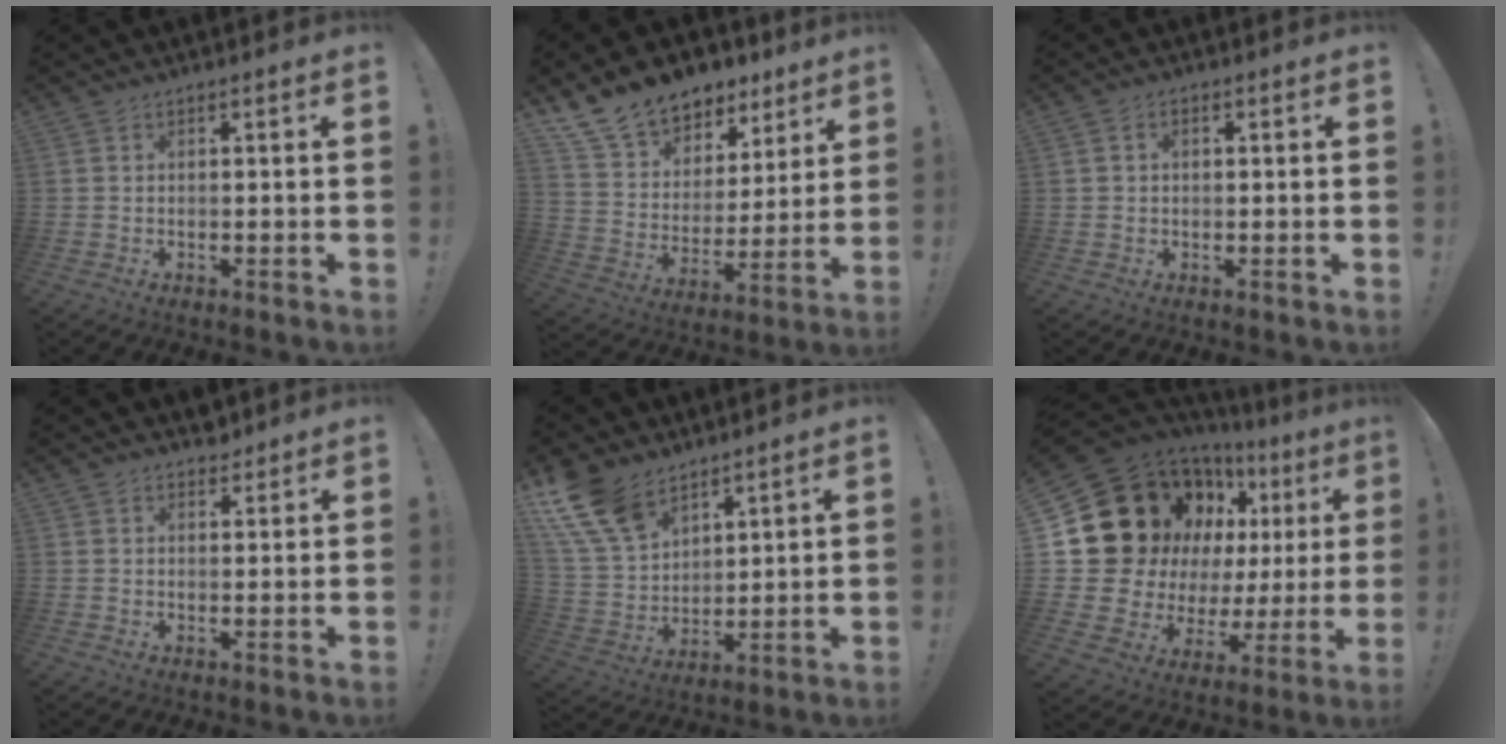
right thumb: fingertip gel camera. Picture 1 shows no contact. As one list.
[{"total": 13.8, "force": [10.7, 7.9, 3.6], "torque": [-0.076, -0.077, 0.206]}, {"total": 1.4, "force": [-0.1, 1.1, 0.8], "torque": [-0.015, 0.004, -0.002]}, {"total": 2.6, "force": [2.2, 1.4, 0.4], "torque": [0.002, -0.011, 0.039]}, {"total": 15.0, "force": [10.2, 8.3, 7.2], "torque": [-0.164, -0.055, 0.200]}, {"total": 22.0, "force": [10.3, 14.8, 12.7], "torque": [-0.211, -0.087, 0.229]}]